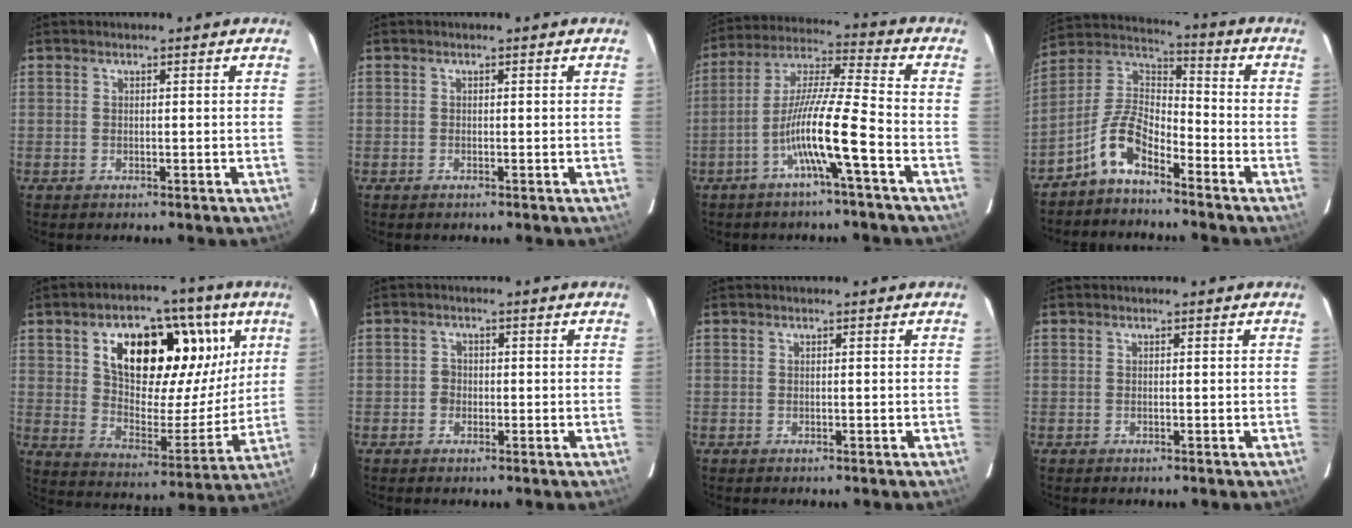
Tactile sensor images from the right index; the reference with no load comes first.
{"total": 0.0}
{"total": 11.6, "force": [-4.8, -0.7, 10.5], "torque": [-0.203, 0.010, -0.091]}
{"total": 8.2, "force": [-5.7, 3.0, 5.1], "torque": [-0.116, 0.032, -0.115]}
{"total": 20.9, "force": [8.1, 10.3, 16.3], "torque": [-0.228, 0.032, 0.132]}
{"total": 1.7, "force": [-0.5, 1.5, 0.6], "torque": [-0.006, 0.006, -0.009]}
{"total": 0.0}
{"total": 0.0}